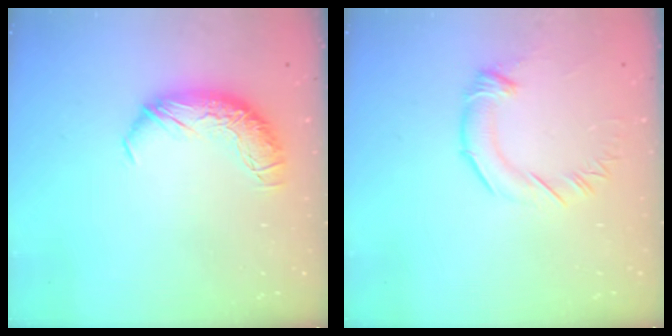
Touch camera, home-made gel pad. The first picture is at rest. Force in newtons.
{"total": 2.5, "press": 2.4, "slide": 0.7}